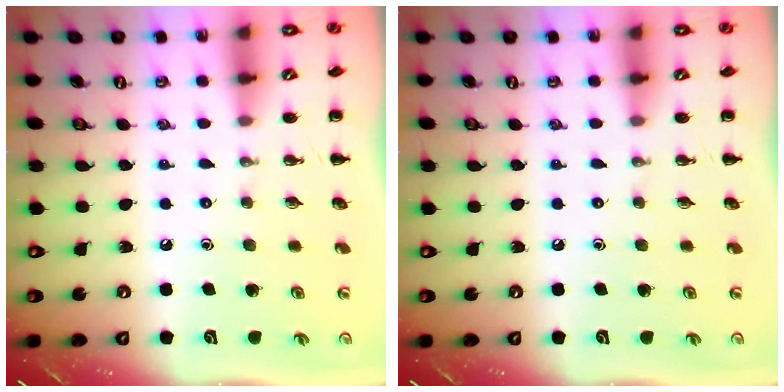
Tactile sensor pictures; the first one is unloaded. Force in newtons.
{"total": 0.0}